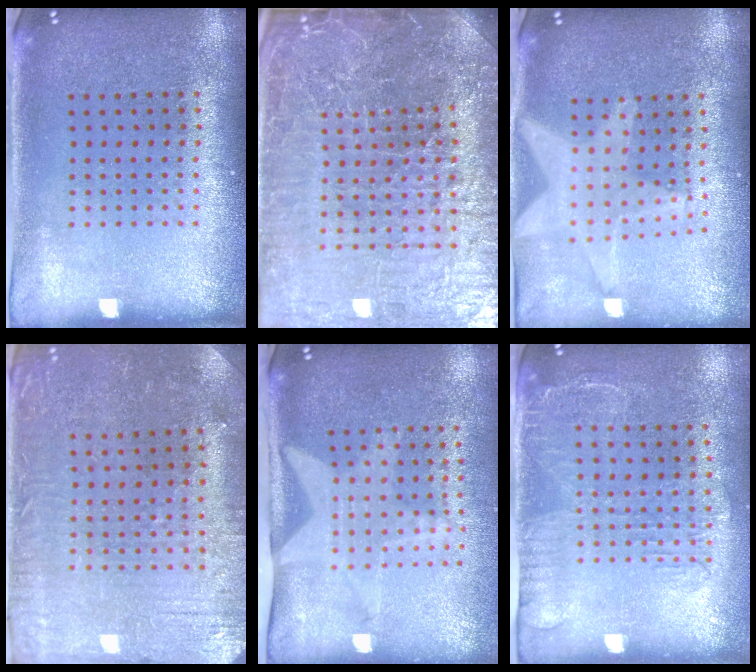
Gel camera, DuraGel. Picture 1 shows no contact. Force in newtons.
{"total": 6.1, "press": 5.6, "slide": 2.5}
{"total": 1.5, "press": 1.4, "slide": 0.4}
{"total": 0.9, "press": 0.7, "slide": 0.5}
{"total": 2.1, "press": 1.5, "slide": 1.4}
{"total": 1.6, "press": 1.2, "slide": 1.1}